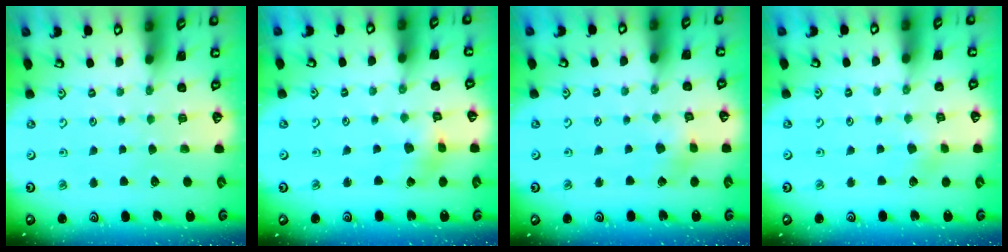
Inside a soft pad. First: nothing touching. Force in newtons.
{"total": 2.2, "press": 2.2, "slide": 0.4}
{"total": 4.0, "press": 4.0, "slide": 0.3}
{"total": 2.6, "press": 2.6, "slide": 0.4}